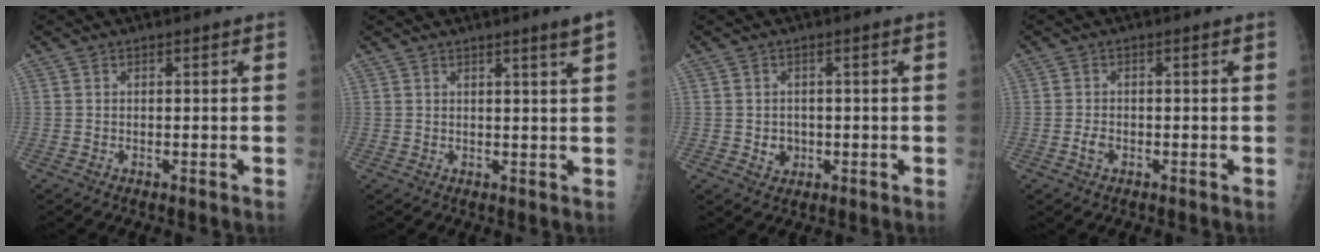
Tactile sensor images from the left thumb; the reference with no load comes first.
{"total": 3.0, "force": [1.9, -0.6, 2.3], "torque": [-0.034, -0.016, 0.030]}
{"total": 2.6, "force": [-0.4, 2.3, 1.1], "torque": [-0.005, 0.003, 0.000]}
{"total": 1.7, "force": [-0.7, 1.1, 1.1], "torque": [-0.023, 0.007, -0.013]}